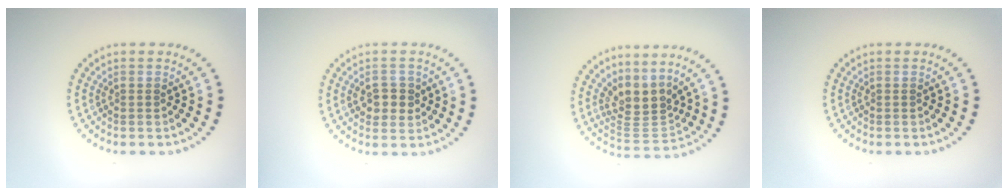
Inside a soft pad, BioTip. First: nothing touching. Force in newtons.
{"total": 2.7, "press": 2.6, "slide": 0.5}
{"total": 3.6, "press": 2.6, "slide": 2.5}
{"total": 0.0}